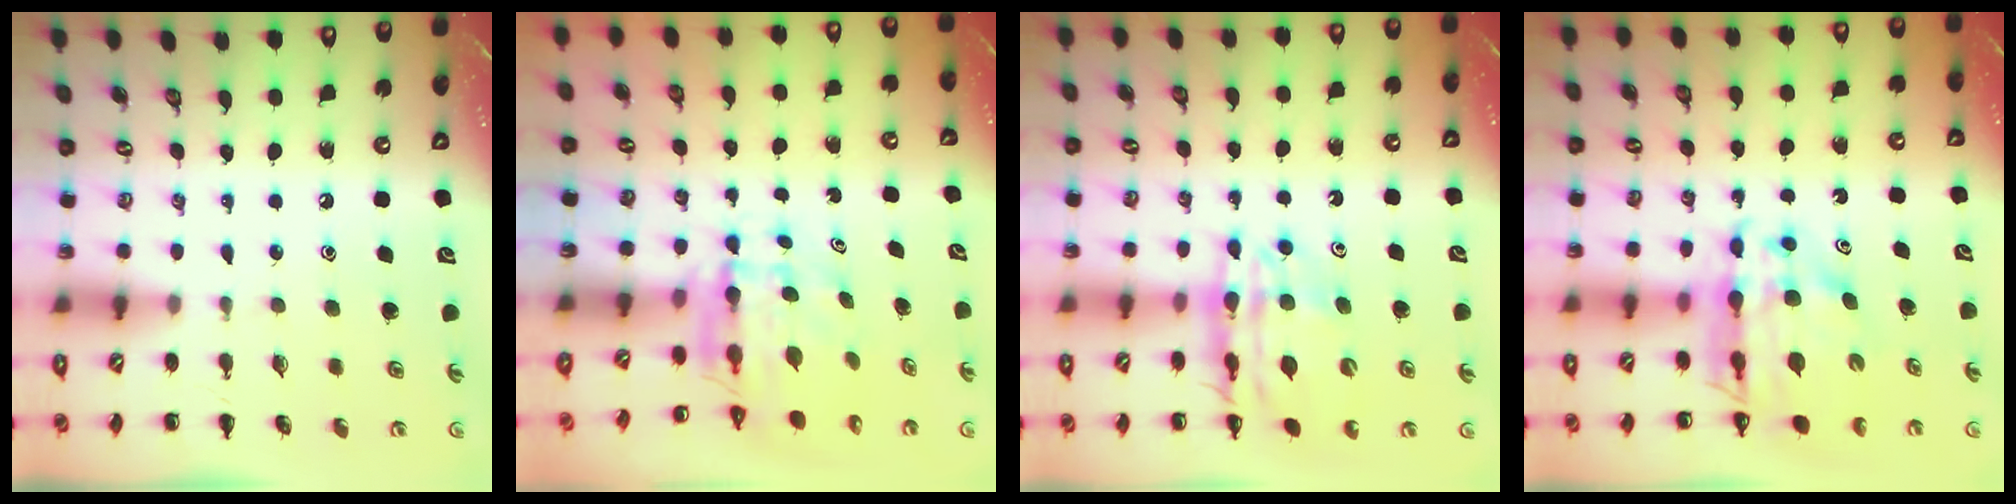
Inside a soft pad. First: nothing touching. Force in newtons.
{"total": 6.1, "press": 6.0, "slide": 0.9}
{"total": 15.0, "press": 14.6, "slide": 3.6}
{"total": 11.9, "press": 11.4, "slide": 3.2}